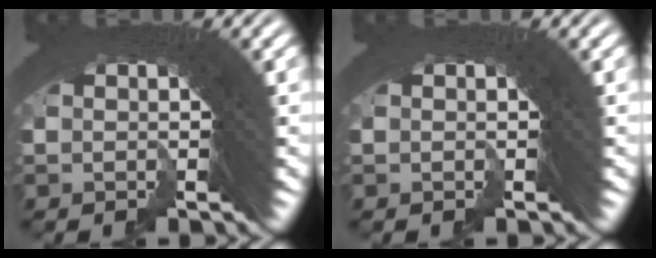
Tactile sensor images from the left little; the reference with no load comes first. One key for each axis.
{"total": 0.0}